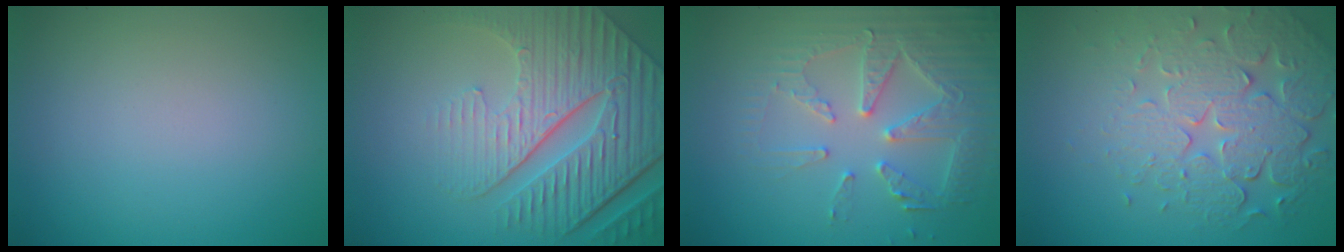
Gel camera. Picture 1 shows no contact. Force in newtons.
{"total": 8.8, "press": 6.2, "slide": 6.2}
{"total": 4.5, "press": 4.5, "slide": 0.3}
{"total": 6.8, "press": 5.1, "slide": 4.5}